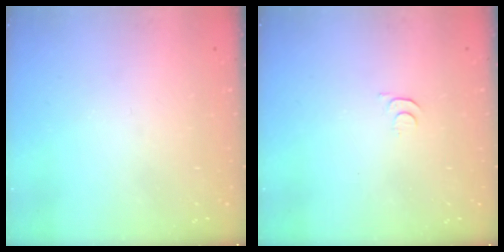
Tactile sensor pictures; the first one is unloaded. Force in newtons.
{"total": 3.3, "press": 3.2, "slide": 0.4}